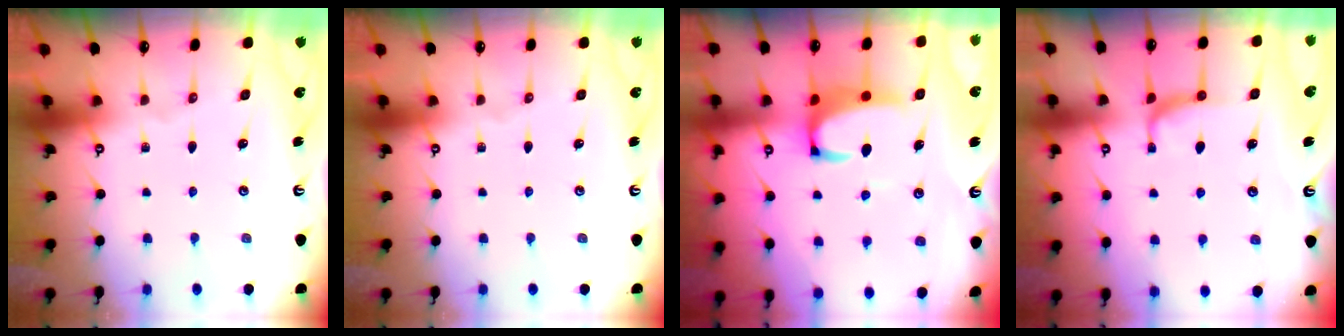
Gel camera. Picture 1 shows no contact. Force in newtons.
{"total": 0.0}
{"total": 5.3, "press": 5.2, "slide": 0.9}
{"total": 1.0, "press": 0.9, "slide": 0.4}